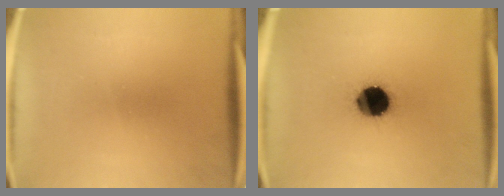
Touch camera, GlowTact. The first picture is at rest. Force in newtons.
{"total": 14.1}